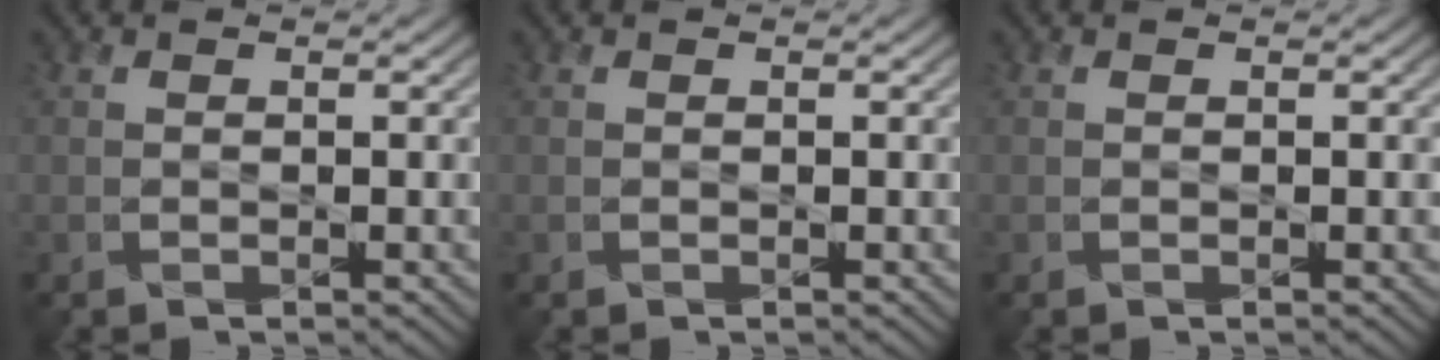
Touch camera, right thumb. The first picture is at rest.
{"total": 0.0}
{"total": 0.0}